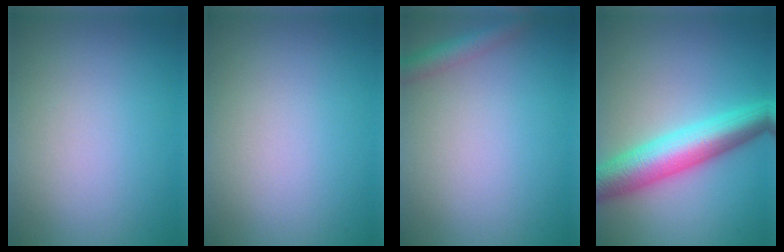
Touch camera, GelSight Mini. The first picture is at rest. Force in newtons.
{"total": 0.0}
{"total": 2.3, "press": 2.3, "slide": 0.1}
{"total": 7.1, "press": 7.1, "slide": 0.2}